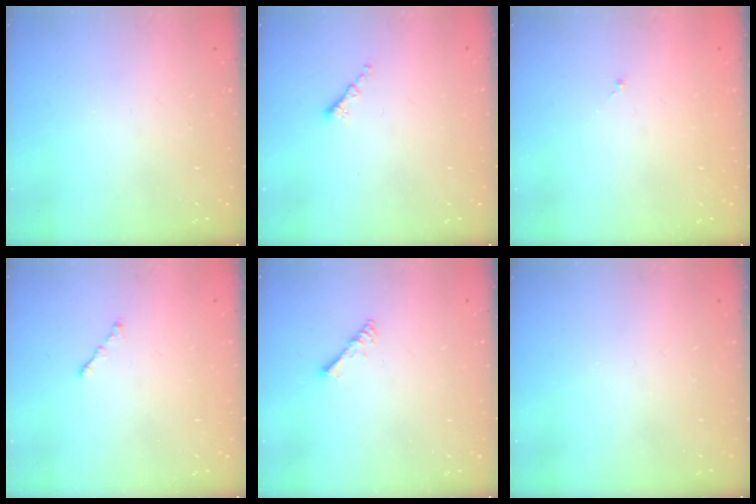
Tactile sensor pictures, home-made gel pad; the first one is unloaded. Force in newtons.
{"total": 1.3, "press": 1.2, "slide": 0.5}
{"total": 0.0}
{"total": 0.7, "press": 0.5, "slide": 0.5}
{"total": 3.4, "press": 3.4, "slide": 0.6}
{"total": 0.0}